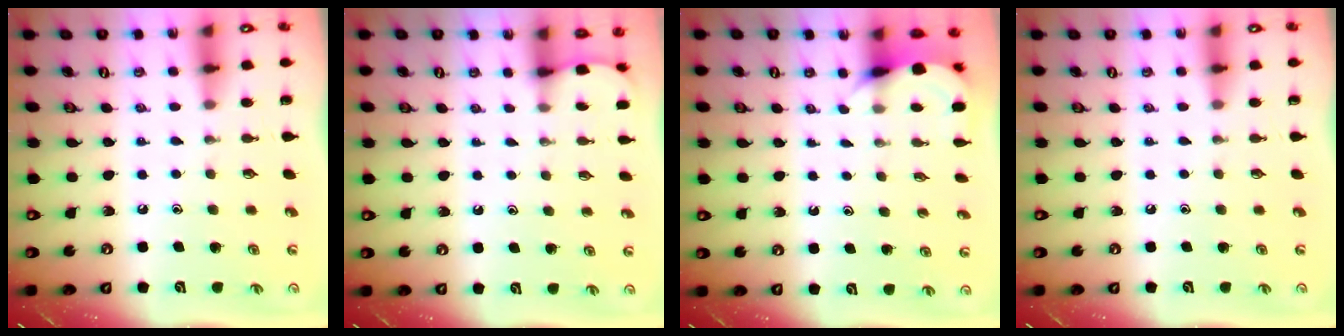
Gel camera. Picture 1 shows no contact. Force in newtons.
{"total": 1.7, "press": 1.6, "slide": 0.2}
{"total": 4.2, "press": 4.2, "slide": 0.4}
{"total": 0.0}